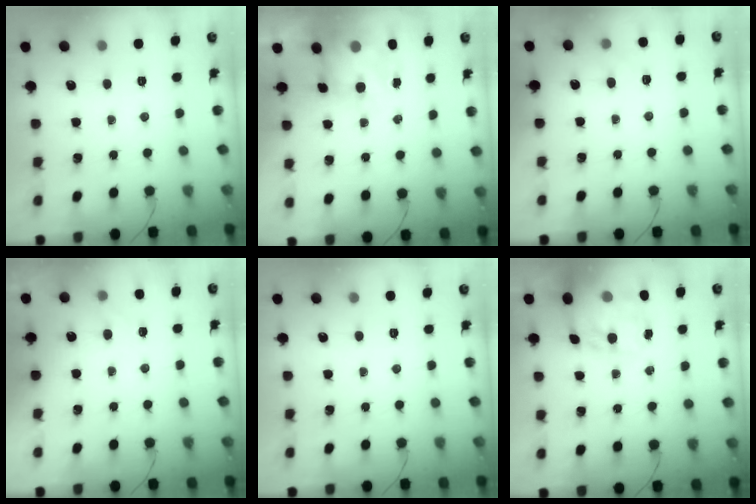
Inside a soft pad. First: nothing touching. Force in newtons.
{"total": 6.2, "press": 6.0, "slide": 1.5}
{"total": 4.6, "press": 4.3, "slide": 1.5}
{"total": 4.8, "press": 4.6, "slide": 1.2}
{"total": 0.0}
{"total": 14.4, "press": 13.9, "slide": 3.8}